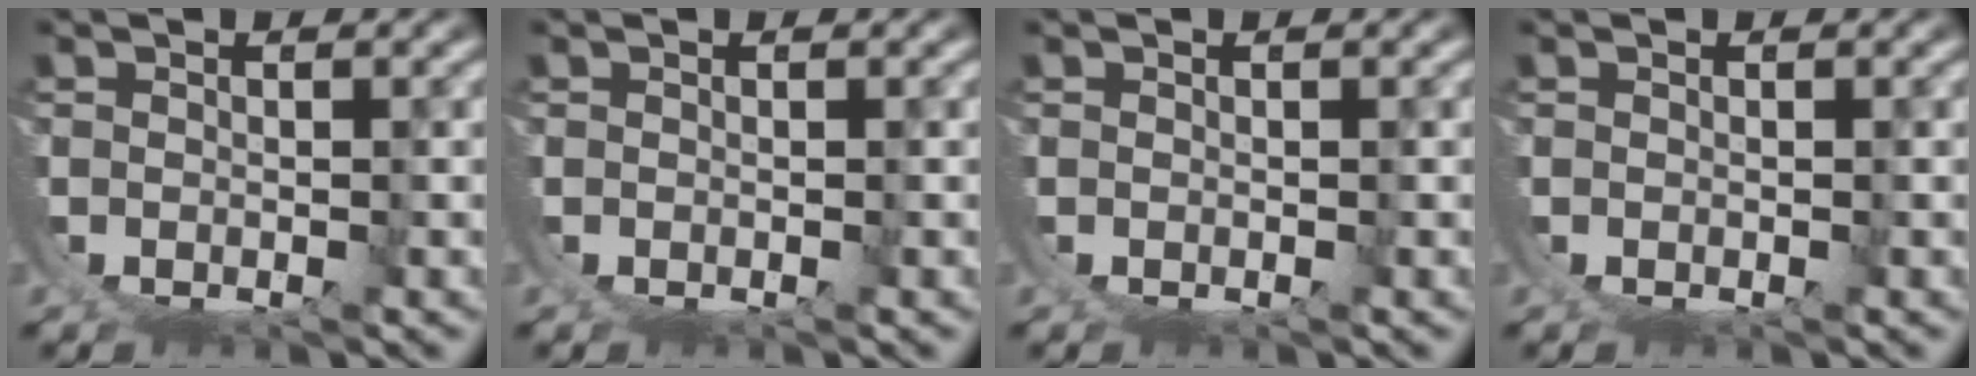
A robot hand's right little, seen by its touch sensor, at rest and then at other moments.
{"total": 0.0}
{"total": 0.0}
{"total": 0.0}